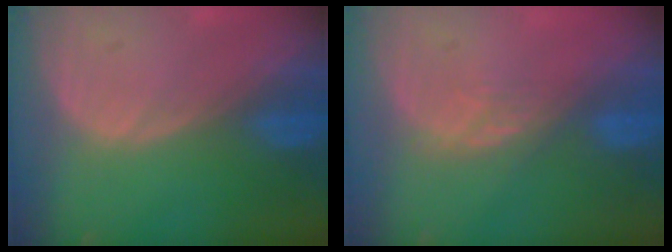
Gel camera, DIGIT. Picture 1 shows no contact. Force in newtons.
{"total": 3.0, "press": 2.6, "slide": 1.5}